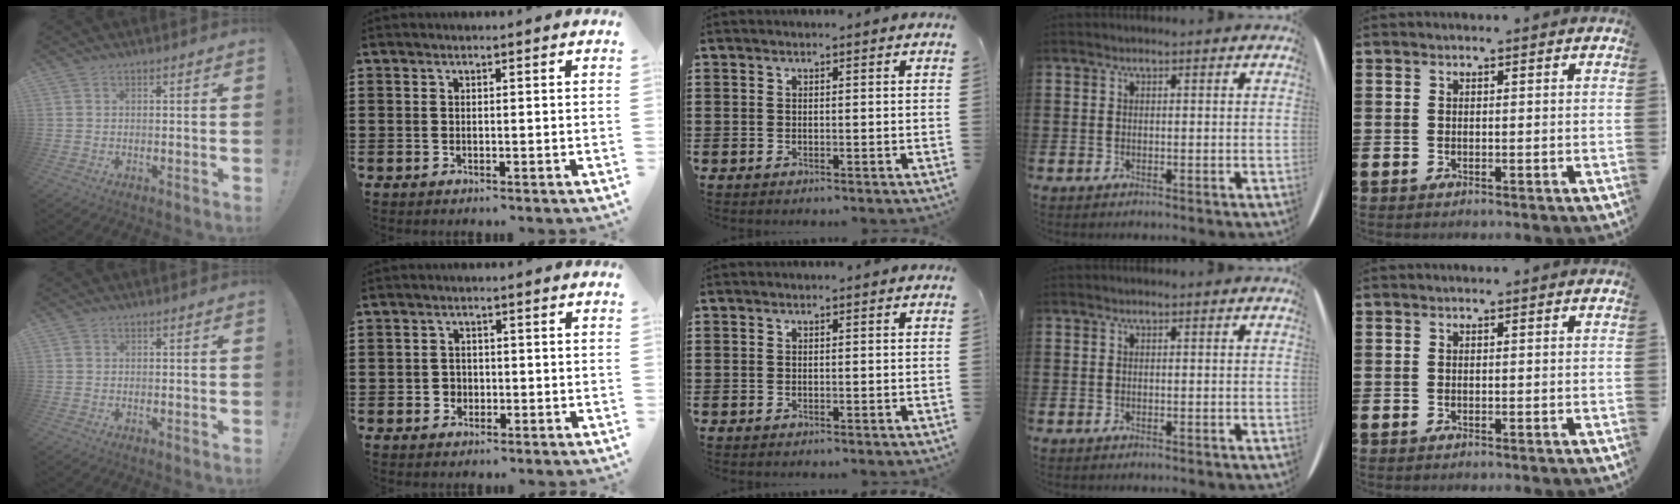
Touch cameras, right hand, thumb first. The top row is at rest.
{"thumb": {"total": 0.8, "force": [0.2, 0.7, 0.2], "torque": [-0.005, 0.003, 0.005]}, "index": {"total": 1.8, "force": [-0.6, 1.6, 0.4], "torque": [-0.013, 0.002, -0.015]}}